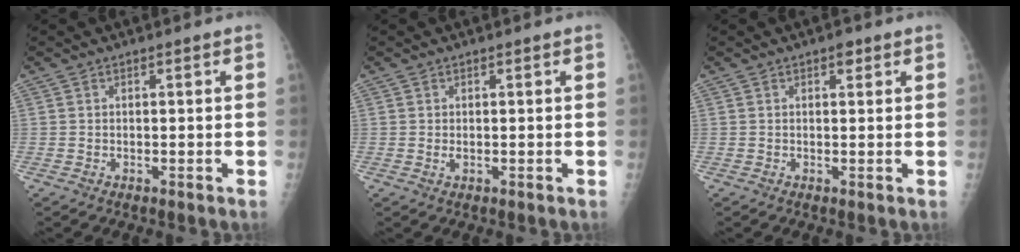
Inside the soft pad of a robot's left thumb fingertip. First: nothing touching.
{"total": 1.2, "force": [0.3, 0.5, 1.0], "torque": [-0.019, 0.000, 0.008]}
{"total": 1.8, "force": [1.0, 0.9, 1.2], "torque": [-0.010, -0.002, 0.012]}